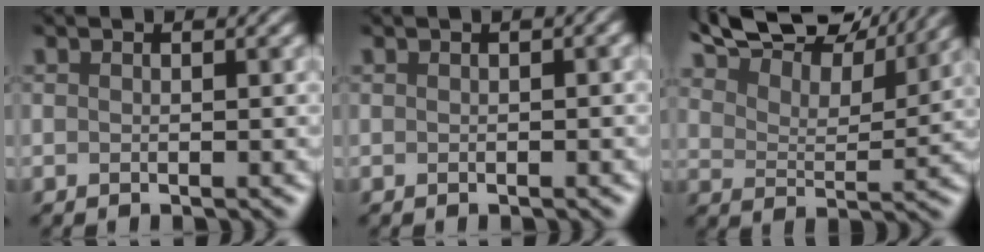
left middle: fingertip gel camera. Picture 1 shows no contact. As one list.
[{"total": 2.1, "force": [0.2, 0.9, 1.9], "torque": [-0.016, 0.017, 0.003]}, {"total": 10.6, "force": [10.1, 1.3, 3.2], "torque": [-0.082, 0.011, 0.157]}]